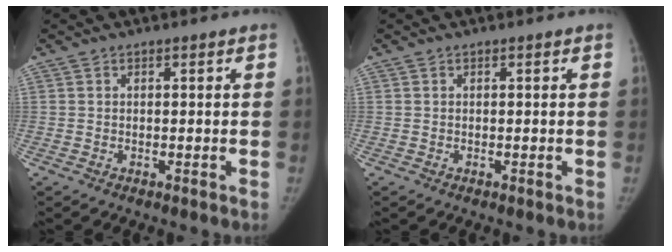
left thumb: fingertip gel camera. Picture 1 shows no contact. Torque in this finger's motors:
{"motor_torque": [0.00, 0.00, 0.10, 0.00, 0.00]}